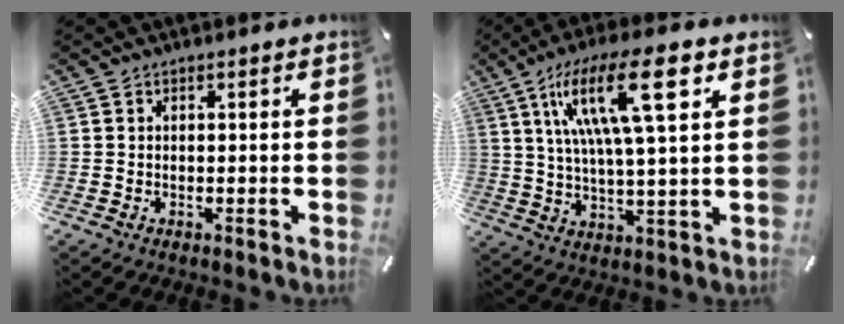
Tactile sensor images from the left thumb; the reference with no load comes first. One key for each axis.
{"total": 17.4, "fx": 7.2, "fy": 4.0, "fz": 15.3, "tx": -0.304, "ty": -0.008, "tz": 0.108}